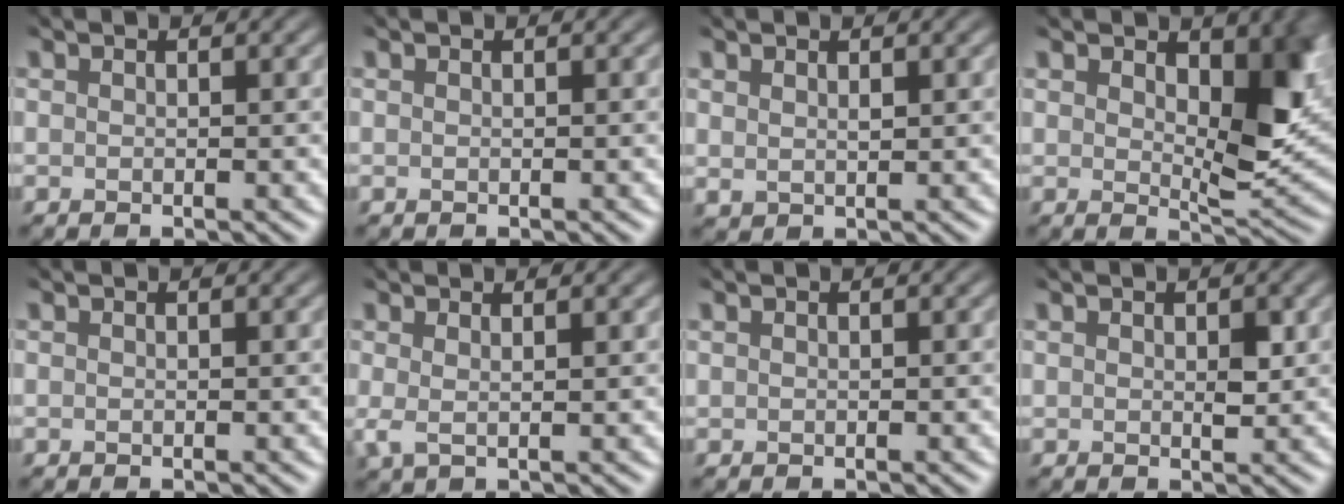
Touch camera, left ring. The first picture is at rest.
{"total": 0.0}
{"total": 0.7, "force": [0.6, 0.2, 0.3], "torque": [-0.004, -0.002, 0.016]}
{"total": 7.2, "force": [2.5, 3.7, 5.7], "torque": [-0.078, -0.010, 0.044]}
{"total": 0.0}
{"total": 1.8, "force": [0.8, 0.6, 1.5], "torque": [-0.024, 0.002, 0.017]}
{"total": 0.0}
{"total": 1.6, "force": [0.3, 0.9, 1.3], "torque": [-0.022, -0.005, 0.012]}